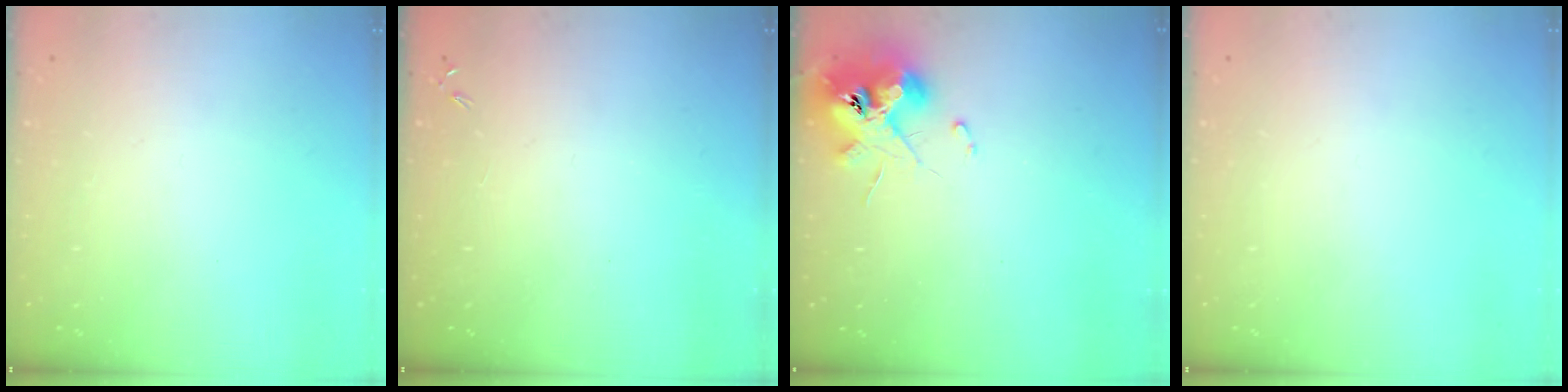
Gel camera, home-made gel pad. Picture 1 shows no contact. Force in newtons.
{"total": 0.0}
{"total": 11.7, "press": 11.6, "slide": 1.2}
{"total": 0.0}